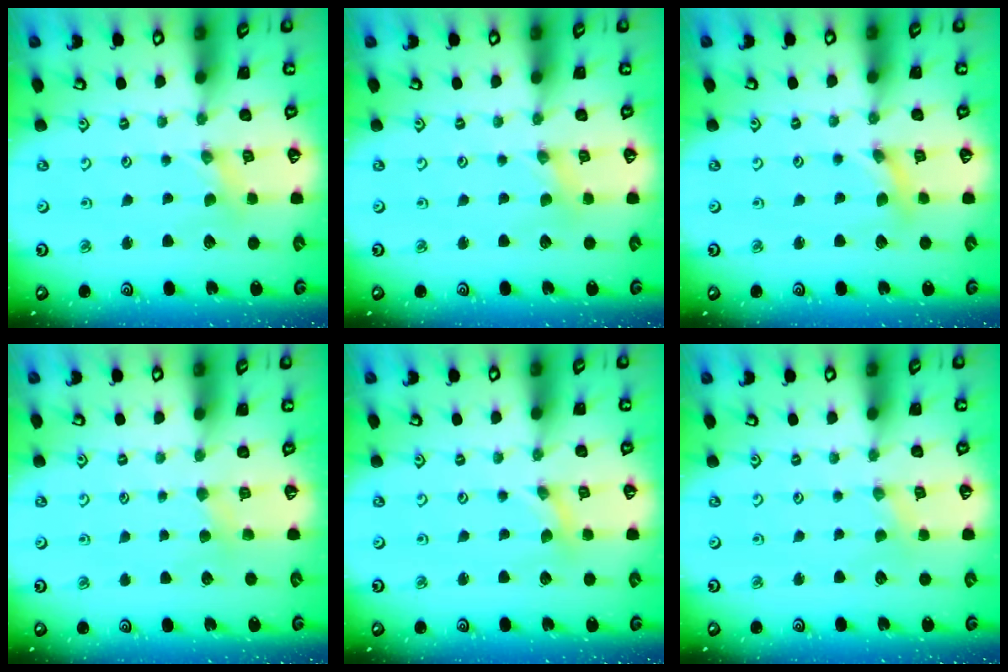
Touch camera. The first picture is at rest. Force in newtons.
{"total": 0.0}
{"total": 1.7, "press": 1.7, "slide": 0.2}
{"total": 2.1, "press": 2.0, "slide": 0.4}
{"total": 0.0}
{"total": 0.5, "press": 0.5, "slide": 0.2}